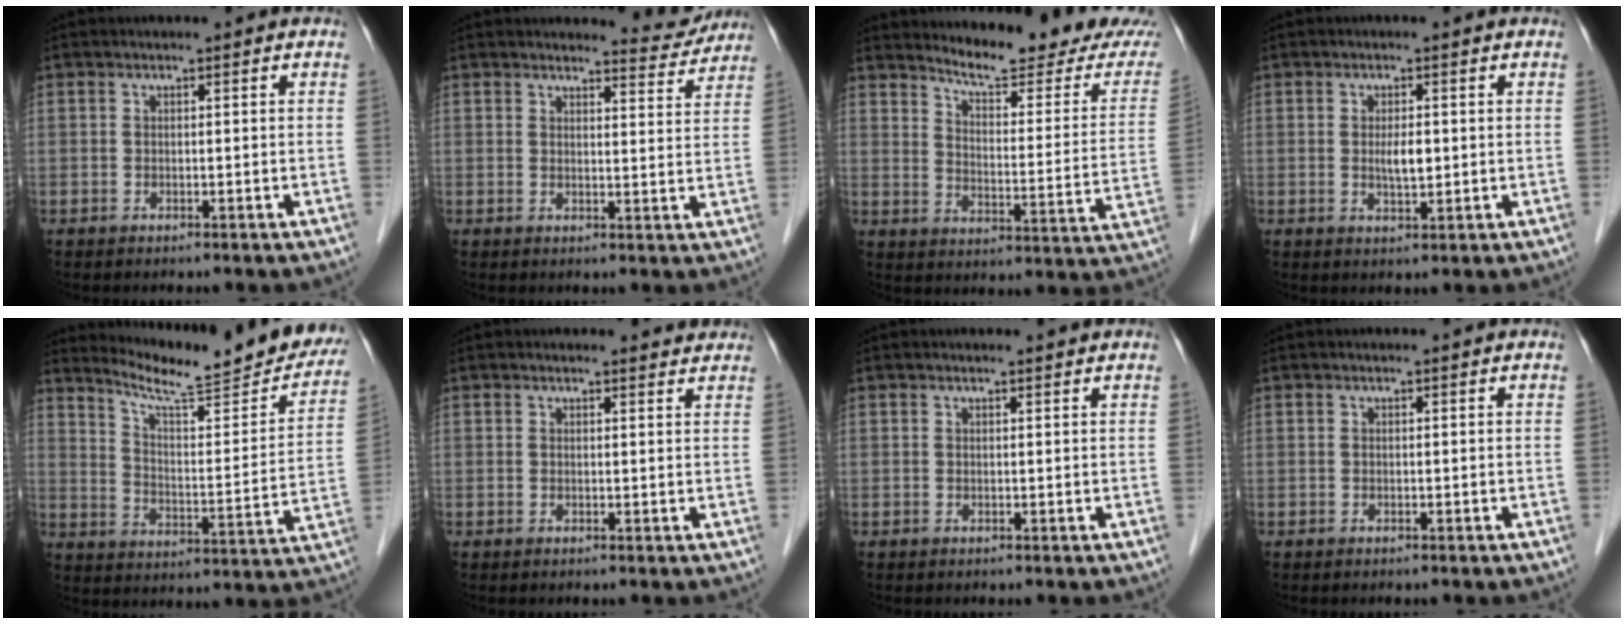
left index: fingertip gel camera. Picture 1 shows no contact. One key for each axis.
{"total": 5.1, "fx": 5.0, "fy": 0.7, "fz": -0.2, "tx": 0.005, "ty": -0.024, "tz": 0.051}
{"total": 17.0, "fx": 15.9, "fy": 1.3, "fz": 5.7, "tx": -0.071, "ty": -0.073, "tz": 0.198}
{"total": 2.8, "fx": 0.1, "fy": 1.0, "fz": 2.6, "tx": -0.043, "ty": -0.005, "tz": 0.004}
{"total": 21.5, "fx": 19.4, "fy": 1.8, "fz": 9.2, "tx": -0.130, "ty": -0.058, "tz": 0.261}
{"total": 3.3, "fx": 3.2, "fy": 1.0, "fz": 0.1, "tx": 0.007, "ty": -0.003, "tz": 0.025}
{"total": 1.6, "fx": 1.5, "fy": 0.3, "fz": 0.3, "tx": -0.003, "ty": 0.003, "tz": 0.020}
{"total": 0.0}